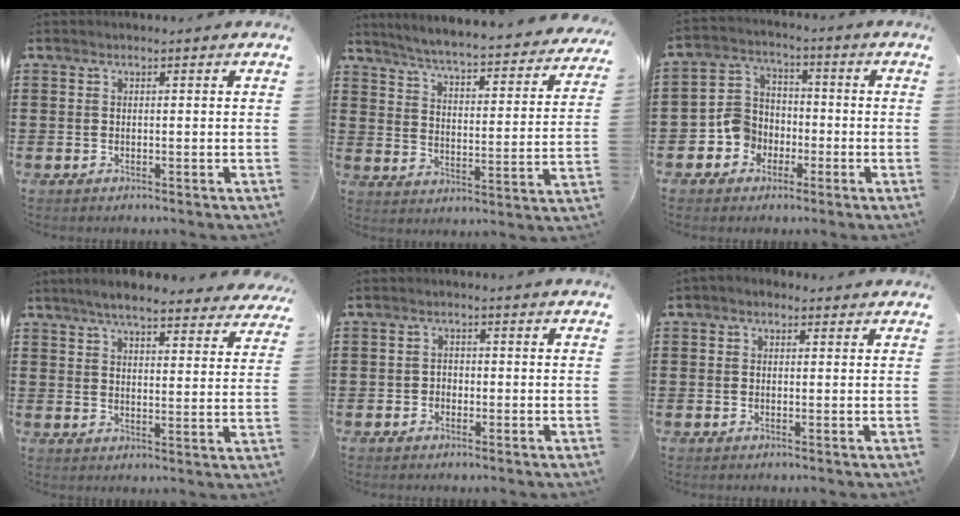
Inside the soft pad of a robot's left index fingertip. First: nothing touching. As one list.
[{"total": 4.7, "force": [4.4, -0.6, 1.4], "torque": [-0.051, -0.042, 0.069]}, {"total": 6.5, "force": [-2.4, 5.7, 2.0], "torque": [-0.071, 0.013, -0.049]}, {"total": 6.1, "force": [5.5, 0.6, 2.5], "torque": [-0.068, -0.018, 0.098]}, {"total": 1.3, "force": [-0.8, 1.0, 0.2], "torque": [-0.009, 0.003, -0.019]}, {"total": 1.0, "force": [0.3, 0.8, 0.6], "torque": [-0.012, 0.007, 0.005]}]